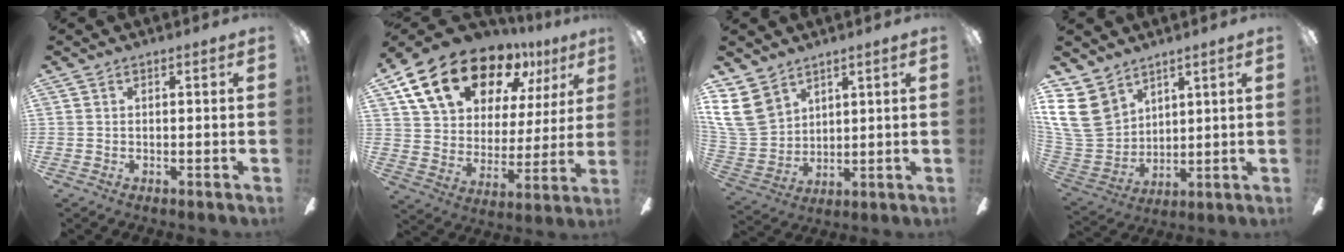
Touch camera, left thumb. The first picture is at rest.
{"total": 21.6, "force": [14.4, 11.7, 11.1], "torque": [-0.201, -0.076, 0.259]}
{"total": 11.7, "force": [6.9, 7.9, 5.0], "torque": [-0.135, -0.019, 0.138]}
{"total": 13.0, "force": [7.5, 9.2, 5.3], "torque": [-0.151, -0.026, 0.149]}